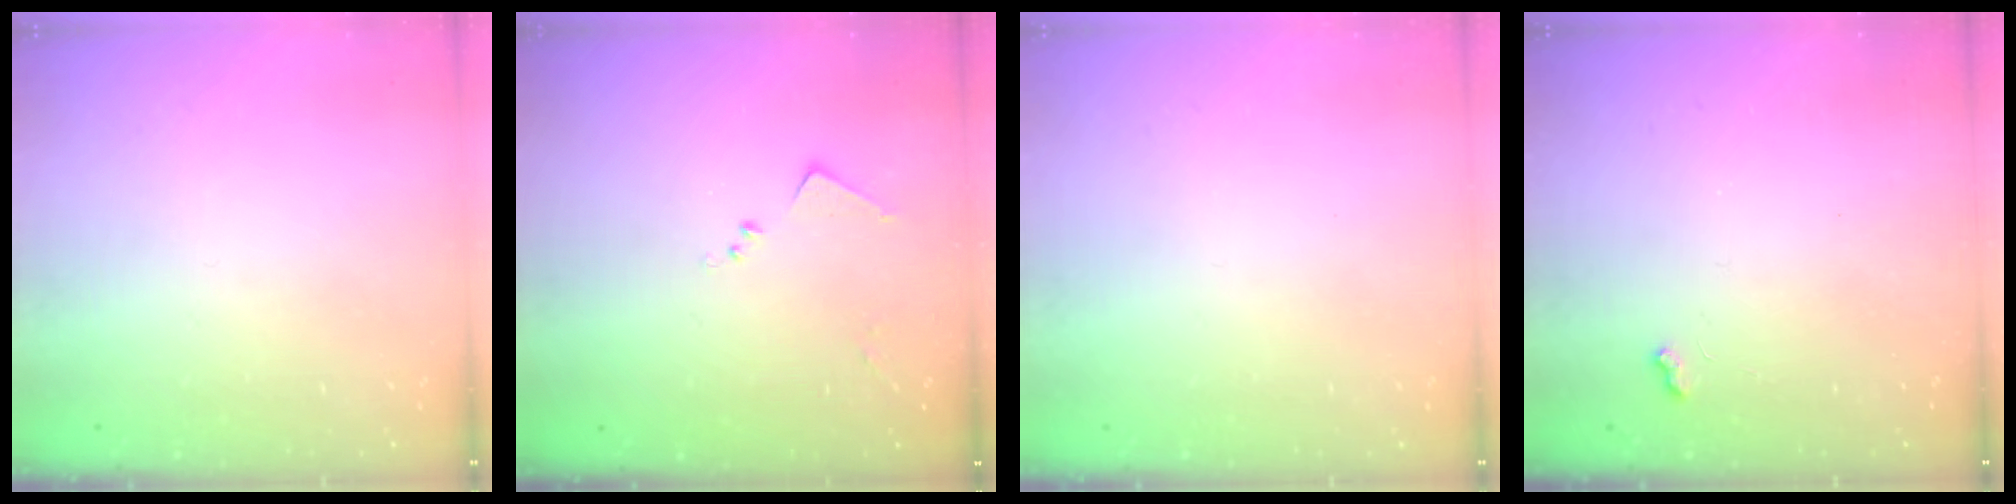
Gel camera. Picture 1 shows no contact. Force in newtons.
{"total": 6.0, "press": 6.0, "slide": 0.8}
{"total": 0.0}
{"total": 1.8, "press": 1.8, "slide": 0.4}